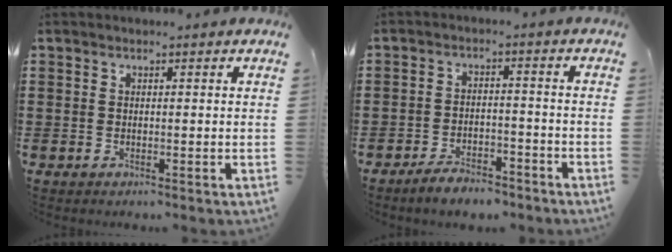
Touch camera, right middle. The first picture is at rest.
{"total": 4.2, "force": [-4.0, 0.9, 1.2], "torque": [-0.027, 0.005, -0.081]}